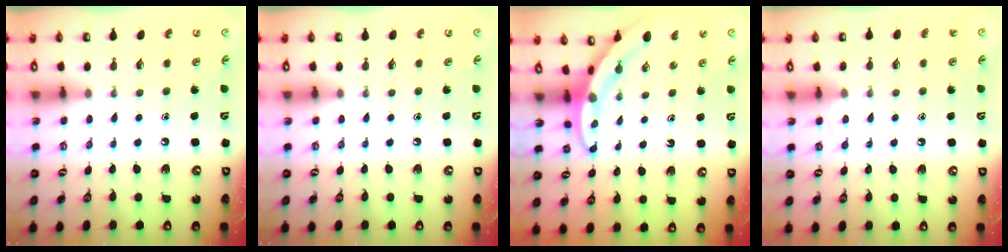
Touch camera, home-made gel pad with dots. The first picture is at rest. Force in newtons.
{"total": 0.0}
{"total": 3.7, "press": 3.7, "slide": 0.4}
{"total": 2.4, "press": 2.4, "slide": 0.3}